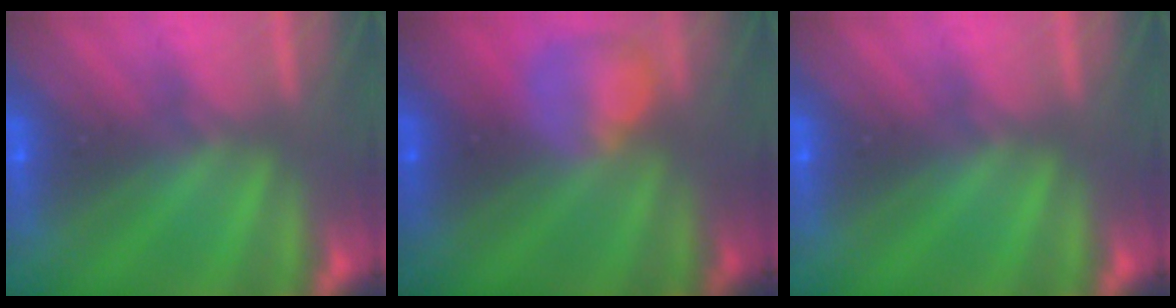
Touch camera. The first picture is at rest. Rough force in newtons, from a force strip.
{"total": 2.4}
{"total": 0.0}